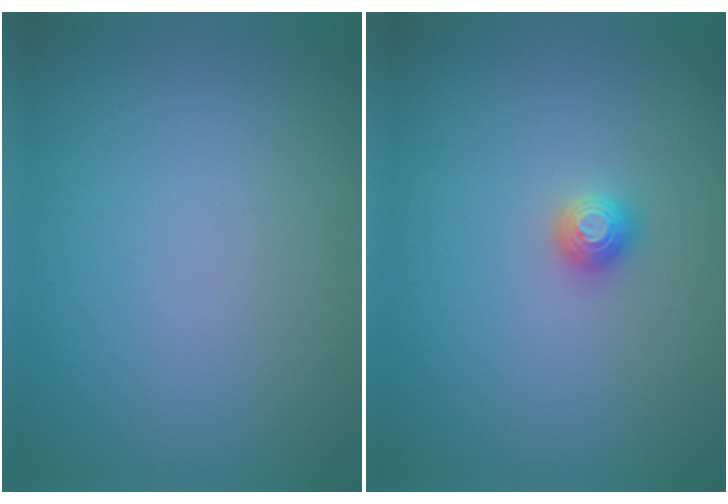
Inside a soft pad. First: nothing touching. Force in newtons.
{"total": 1.2, "press": 1.2, "slide": 0.2}